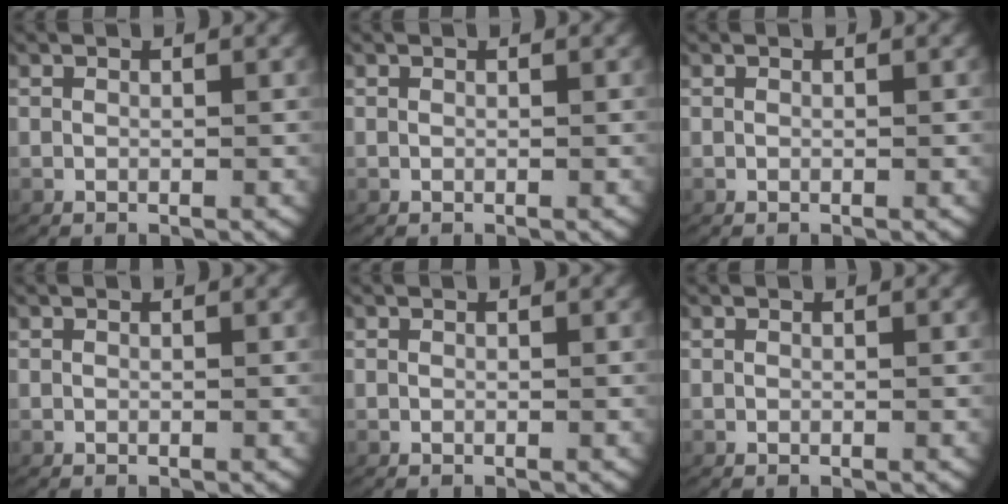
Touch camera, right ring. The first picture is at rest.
{"total": 0.0}
{"total": 0.0}
{"total": 0.0}
{"total": 0.0}
{"total": 0.0}